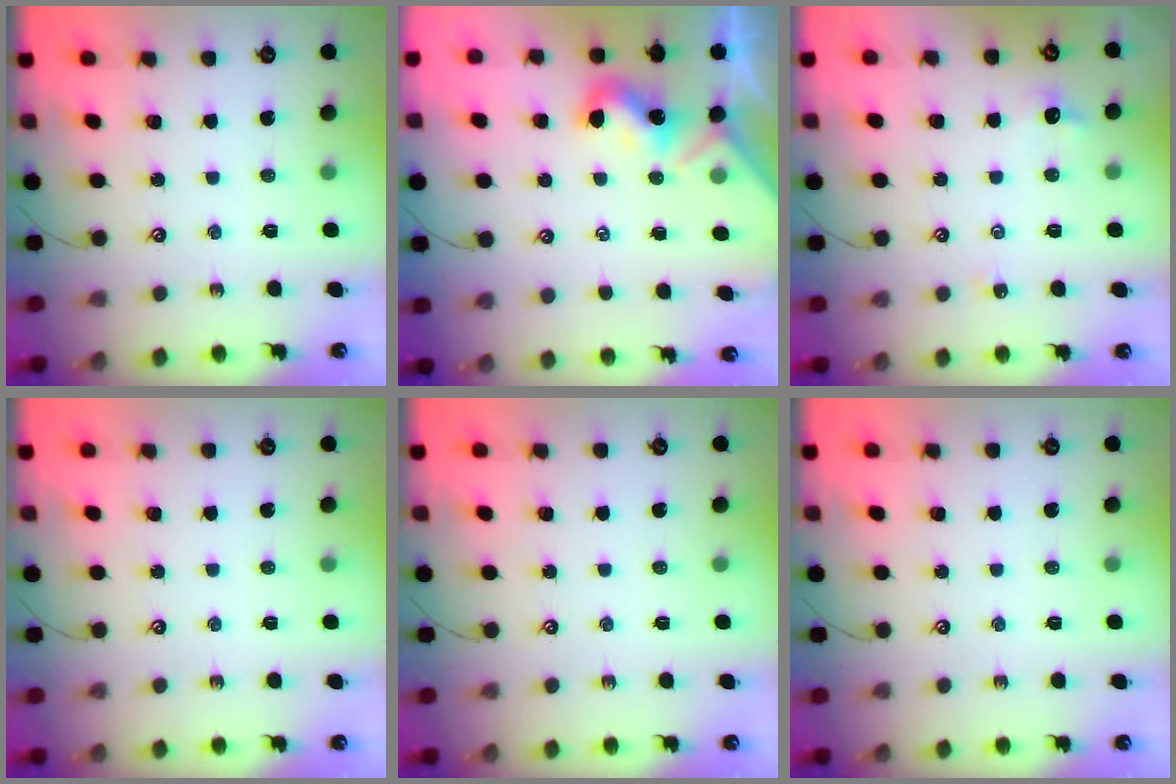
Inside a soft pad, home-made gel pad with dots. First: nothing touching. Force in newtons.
{"total": 2.0, "press": 2.0, "slide": 0.4}
{"total": 1.6, "press": 1.5, "slide": 0.5}
{"total": 0.0}
{"total": 0.0}
{"total": 0.0}